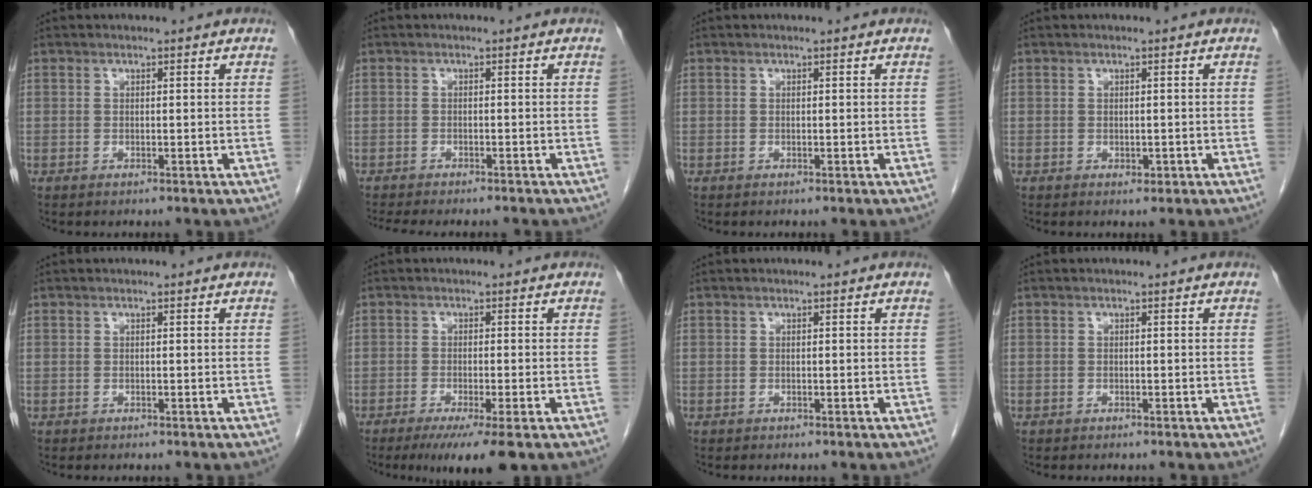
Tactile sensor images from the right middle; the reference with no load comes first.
{"total": 7.8, "force": [-7.0, 1.2, 3.1], "torque": [-0.039, -0.007, -0.097]}
{"total": 0.0}
{"total": 0.8, "force": [-0.1, 0.6, 0.5], "torque": [-0.006, 0.000, 0.002]}
{"total": 0.0}
{"total": 6.5, "force": [-4.1, 0.2, 5.0], "torque": [-0.071, -0.016, -0.064]}
{"total": 0.0}
{"total": 0.6, "force": [-0.4, 0.3, 0.1], "torque": [-0.010, 0.002, -0.008]}